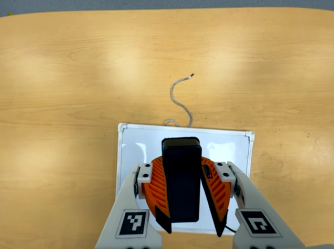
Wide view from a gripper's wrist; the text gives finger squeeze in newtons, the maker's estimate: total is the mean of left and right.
{"total": 9.9, "left": 10.0, "right": 9.8}